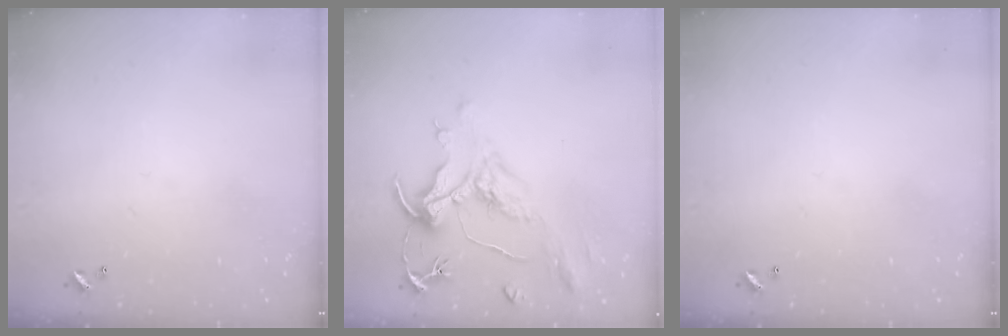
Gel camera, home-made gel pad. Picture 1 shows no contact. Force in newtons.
{"total": 2.2, "press": 1.7, "slide": 1.3}
{"total": 0.0}